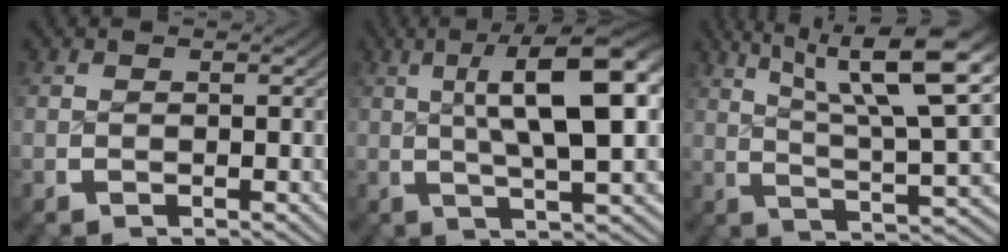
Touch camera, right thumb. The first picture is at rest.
{"total": 11.6, "force": [2.4, 4.6, 10.4], "torque": [-0.141, 0.005, 0.030]}
{"total": 9.9, "force": [3.3, 4.1, 8.4], "torque": [-0.120, -0.006, 0.057]}